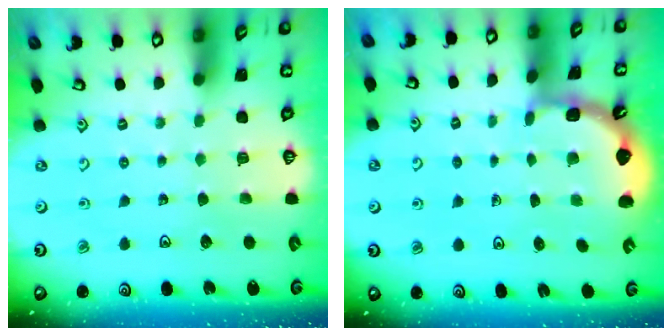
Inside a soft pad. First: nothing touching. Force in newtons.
{"total": 2.0, "press": 2.0, "slide": 0.2}